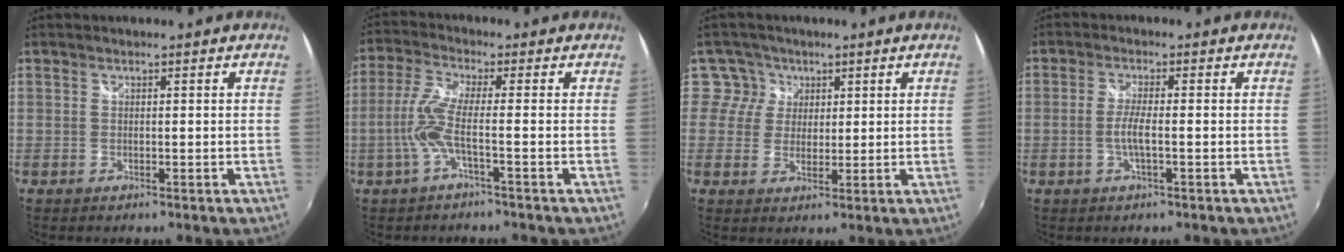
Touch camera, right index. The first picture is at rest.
{"total": 6.1, "force": [-2.0, -0.1, 5.8], "torque": [-0.135, -0.003, -0.036]}
{"total": 4.7, "force": [1.7, 4.3, -0.1], "torque": [0.023, 0.008, 0.022]}
{"total": 3.3, "force": [-0.9, 0.1, 3.1], "torque": [-0.063, -0.002, -0.019]}